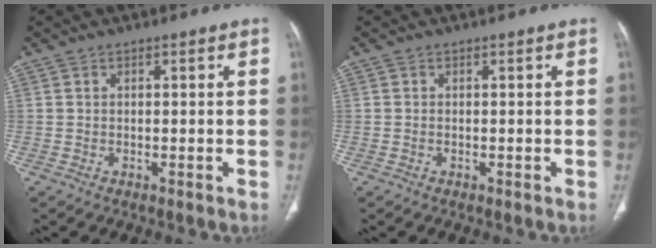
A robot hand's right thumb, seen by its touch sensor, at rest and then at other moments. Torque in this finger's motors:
{"motor_torque": [0.30, 0.14, -0.05, -0.65, -0.09]}